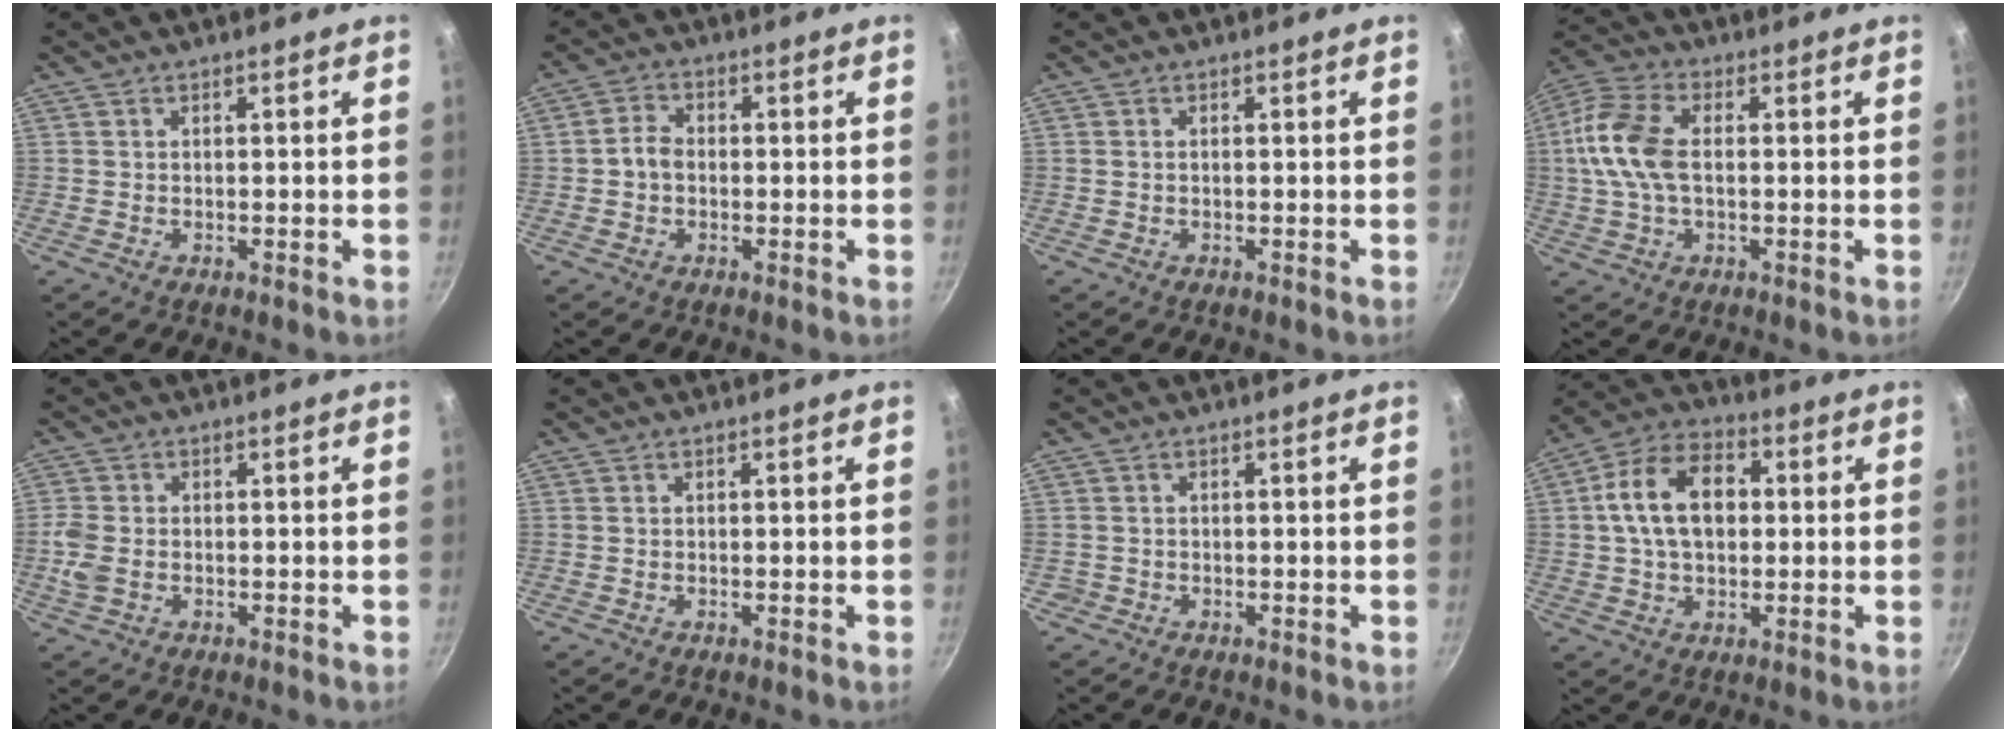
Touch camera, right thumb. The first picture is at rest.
{"total": 3.7, "force": [-0.4, 2.9, 2.2], "torque": [-0.031, 0.017, -0.014]}
{"total": 0.0}
{"total": 12.3, "force": [0.5, 7.1, 10.0], "torque": [-0.202, 0.024, -0.004]}
{"total": 4.3, "force": [-0.8, 3.1, 2.9], "torque": [-0.068, 0.002, -0.017]}
{"total": 0.0}
{"total": 0.7, "force": [-0.3, 0.7, 0.0], "torque": [0.002, 0.003, -0.003]}
{"total": 13.7, "force": [1.7, 9.1, 10.1], "torque": [-0.150, 0.021, 0.016]}